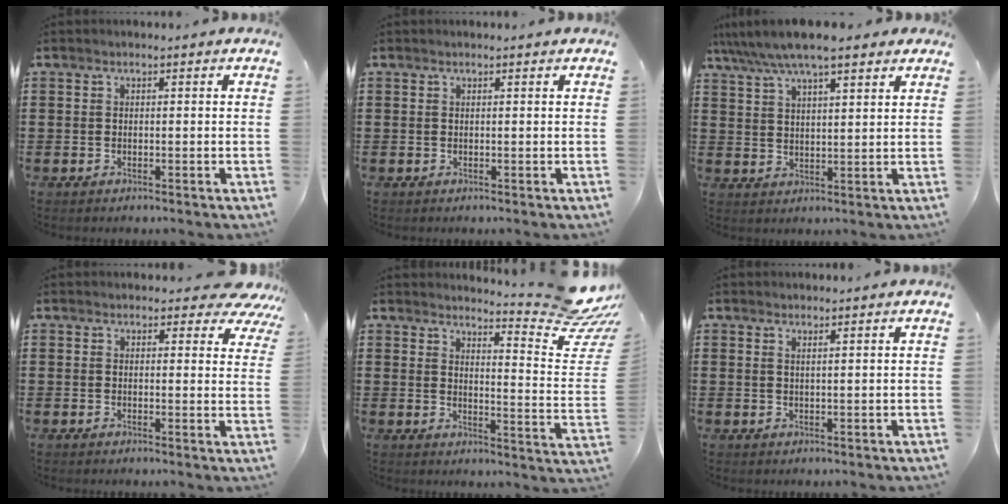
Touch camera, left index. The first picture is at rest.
{"total": 0.0}
{"total": 7.5, "force": [6.2, 1.8, 3.9], "torque": [-0.094, -0.011, 0.110]}
{"total": 3.7, "force": [2.9, 1.4, 1.7], "torque": [-0.020, -0.012, 0.048]}
{"total": 9.4, "force": [8.3, 0.7, 4.4], "torque": [-0.061, -0.074, 0.136]}
{"total": 0.8, "force": [0.6, 0.0, 0.6], "torque": [-0.013, -0.002, 0.011]}